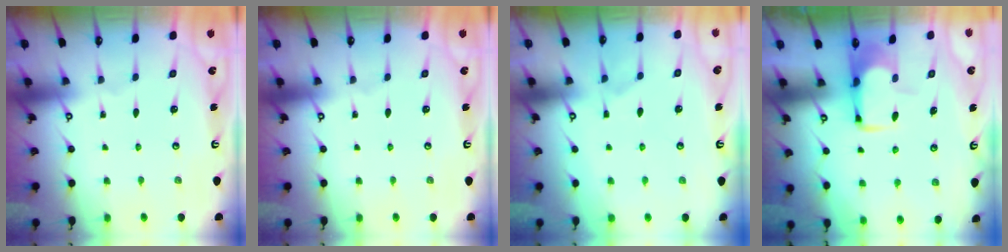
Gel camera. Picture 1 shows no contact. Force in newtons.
{"total": 0.0}
{"total": 1.3, "press": 0.5, "slide": 1.2}
{"total": 1.7, "press": 1.7, "slide": 0.4}